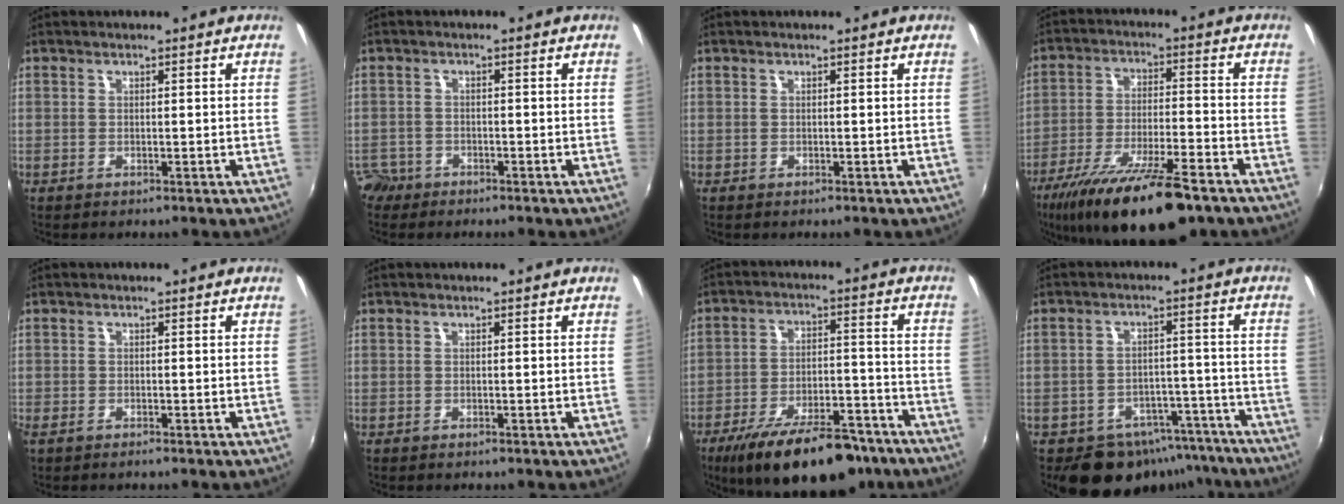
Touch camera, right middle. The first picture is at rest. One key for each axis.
{"total": 4.7, "fx": -3.2, "fy": 3.3, "fz": 0.7, "tx": -0.032, "ty": 0.001, "tz": -0.063}
{"total": 0.0}
{"total": 19.1, "fx": -13.9, "fy": 4.2, "fz": 12.3, "tx": -0.234, "ty": -0.041, "tz": -0.230}
{"total": 1.2, "fx": -0.9, "fy": 0.4, "fz": 0.6, "tx": -0.013, "ty": -0.005, "tz": -0.019}
{"total": 0.0}
{"total": 20.5, "fx": -15.2, "fy": 7.2, "fz": 11.6, "tx": -0.202, "ty": -0.019, "tz": -0.220}
{"total": 13.1, "fx": -9.8, "fy": 7.7, "fz": 3.9, "tx": -0.077, "ty": 0.025, "tz": -0.108}